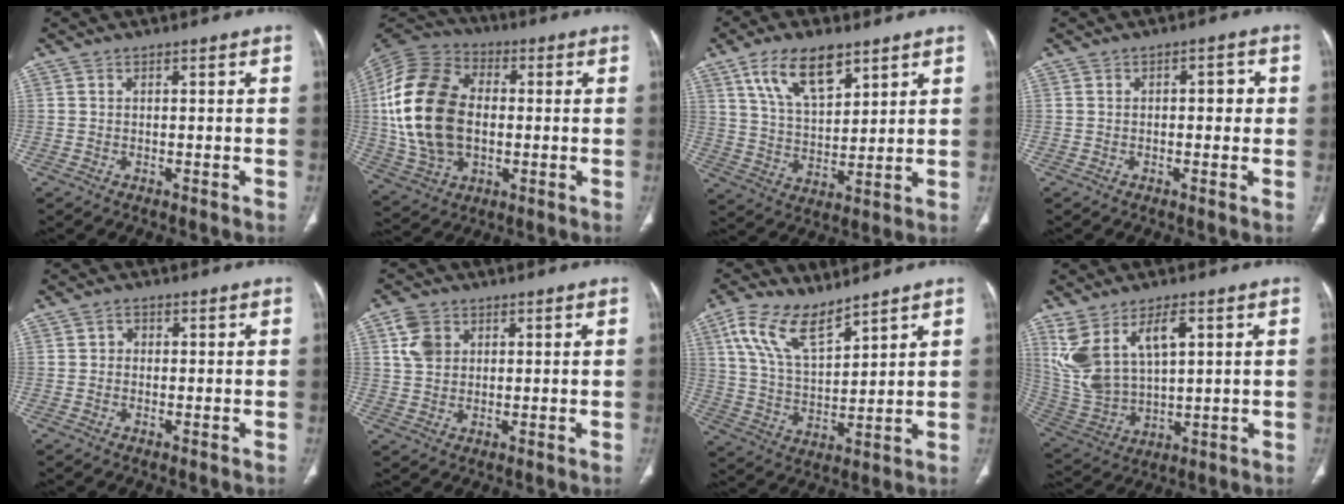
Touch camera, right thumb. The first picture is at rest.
{"total": 21.9, "force": [0.5, 14.6, 16.3], "torque": [-0.320, 0.014, 0.014]}
{"total": 12.9, "force": [7.5, 6.0, 8.5], "torque": [-0.130, -0.030, 0.145]}
{"total": 3.2, "force": [0.2, 1.7, 2.6], "torque": [-0.017, 0.004, -0.002]}
{"total": 1.5, "force": [0.1, 1.3, 0.7], "torque": [-0.002, 0.004, -0.002]}
{"total": 5.6, "force": [2.1, 4.3, 2.9], "torque": [-0.042, -0.002, 0.041]}
{"total": 11.7, "force": [8.0, 4.7, 7.1], "torque": [-0.124, -0.034, 0.166]}
{"total": 13.8, "force": [5.8, 6.9, 10.4], "torque": [-0.212, -0.020, 0.134]}